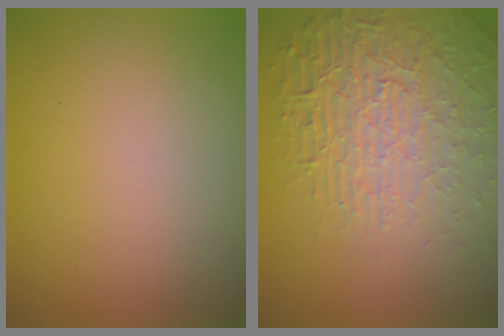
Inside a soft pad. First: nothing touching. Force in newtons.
{"total": 7.4, "press": 5.4, "slide": 5.0}